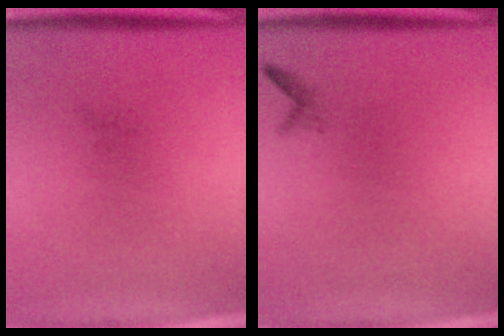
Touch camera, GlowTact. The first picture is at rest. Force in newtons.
{"total": 0.6}